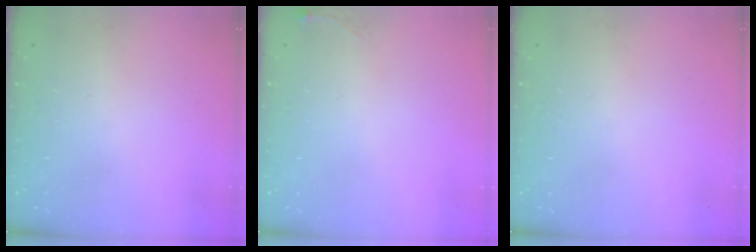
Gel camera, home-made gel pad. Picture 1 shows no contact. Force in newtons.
{"total": 4.0, "press": 3.9, "slide": 0.6}
{"total": 0.0}